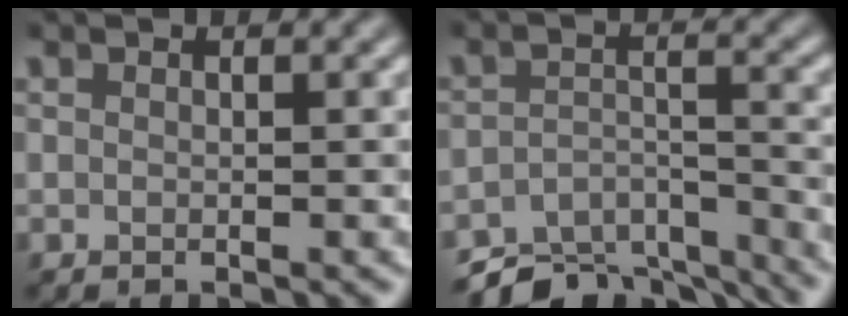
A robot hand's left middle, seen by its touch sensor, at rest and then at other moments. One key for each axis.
{"total": 8.7, "fx": -7.9, "fy": 2.7, "fz": 2.5, "tx": -0.037, "ty": -0.008, "tz": -0.115}